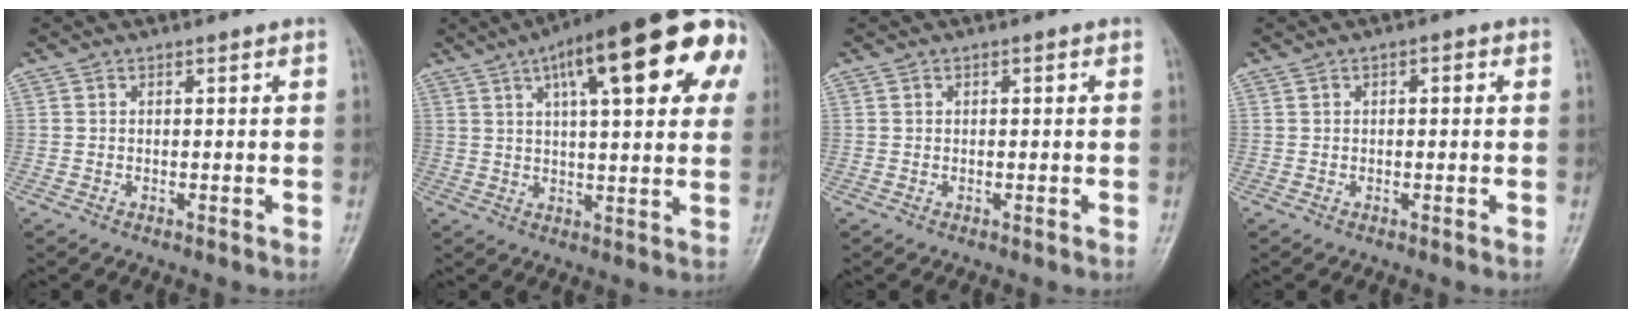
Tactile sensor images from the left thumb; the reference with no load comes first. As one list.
[{"total": 24.8, "force": [9.8, 7.2, 21.6], "torque": [-0.294, 0.015, 0.130]}, {"total": 0.0}, {"total": 1.2, "force": [0.3, 0.8, 0.9], "torque": [-0.007, 0.004, 0.003]}]